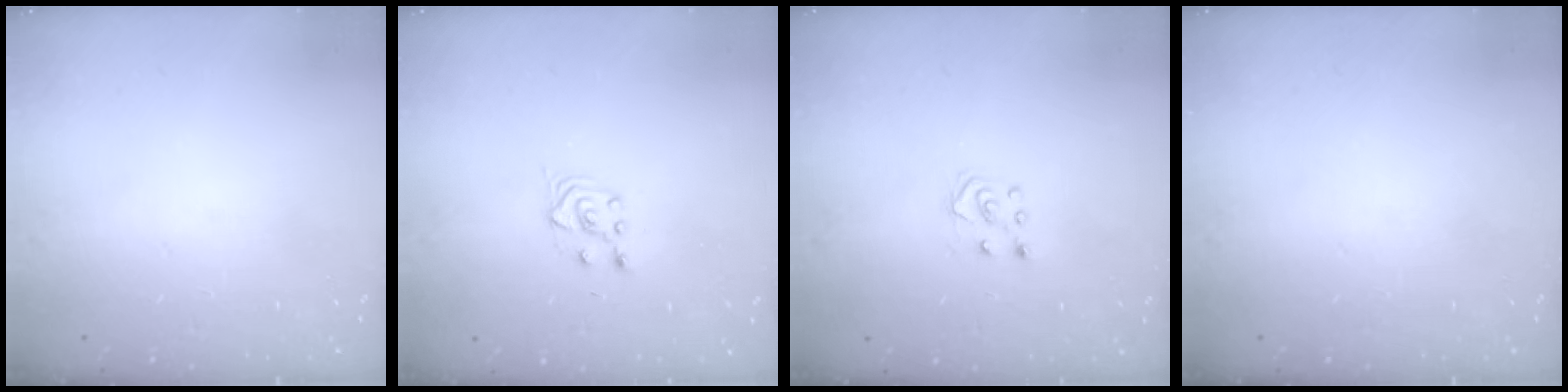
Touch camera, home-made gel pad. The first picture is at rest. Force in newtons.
{"total": 3.8, "press": 3.6, "slide": 1.4}
{"total": 4.2, "press": 4.2, "slide": 0.3}
{"total": 0.0}